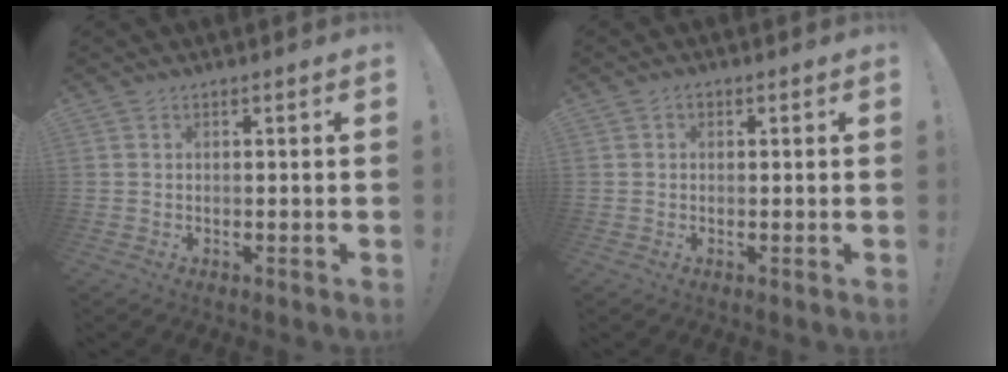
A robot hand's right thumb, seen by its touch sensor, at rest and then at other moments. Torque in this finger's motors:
{"motor_torque": [0.03, 0.19, 0.05, -0.08, 0.00]}